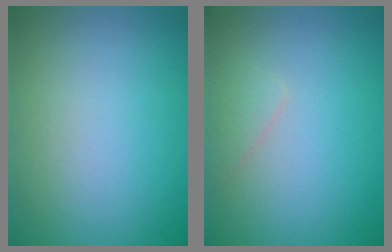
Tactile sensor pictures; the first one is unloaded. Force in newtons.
{"total": 1.1, "press": 1.1, "slide": 0.1}